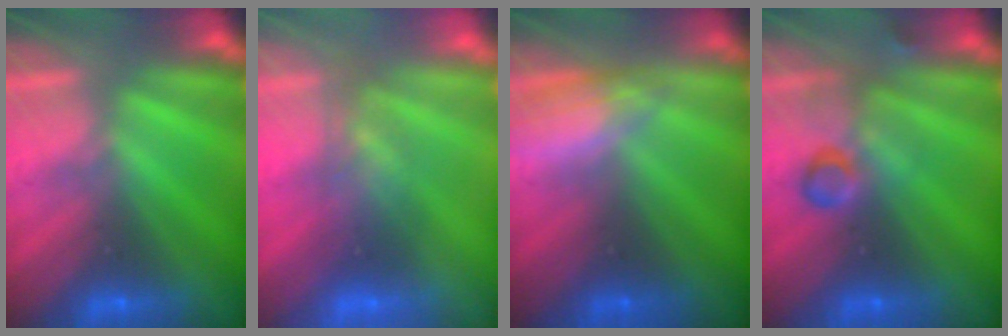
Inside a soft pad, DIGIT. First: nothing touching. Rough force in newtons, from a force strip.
{"total": 2.7}
{"total": 2.9}
{"total": 2.8}